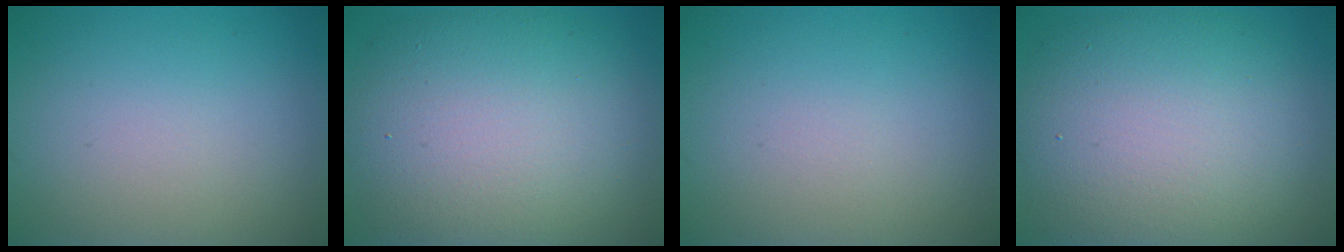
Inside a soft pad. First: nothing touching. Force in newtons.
{"total": 11.8, "press": 11.8, "slide": 0.6}
{"total": 0.0}
{"total": 11.6, "press": 11.6, "slide": 0.6}